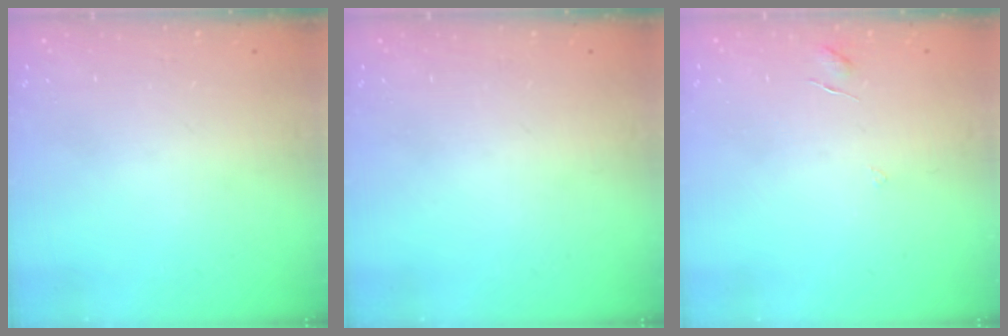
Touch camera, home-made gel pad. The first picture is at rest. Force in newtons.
{"total": 0.0}
{"total": 2.9, "press": 2.9, "slide": 0.2}